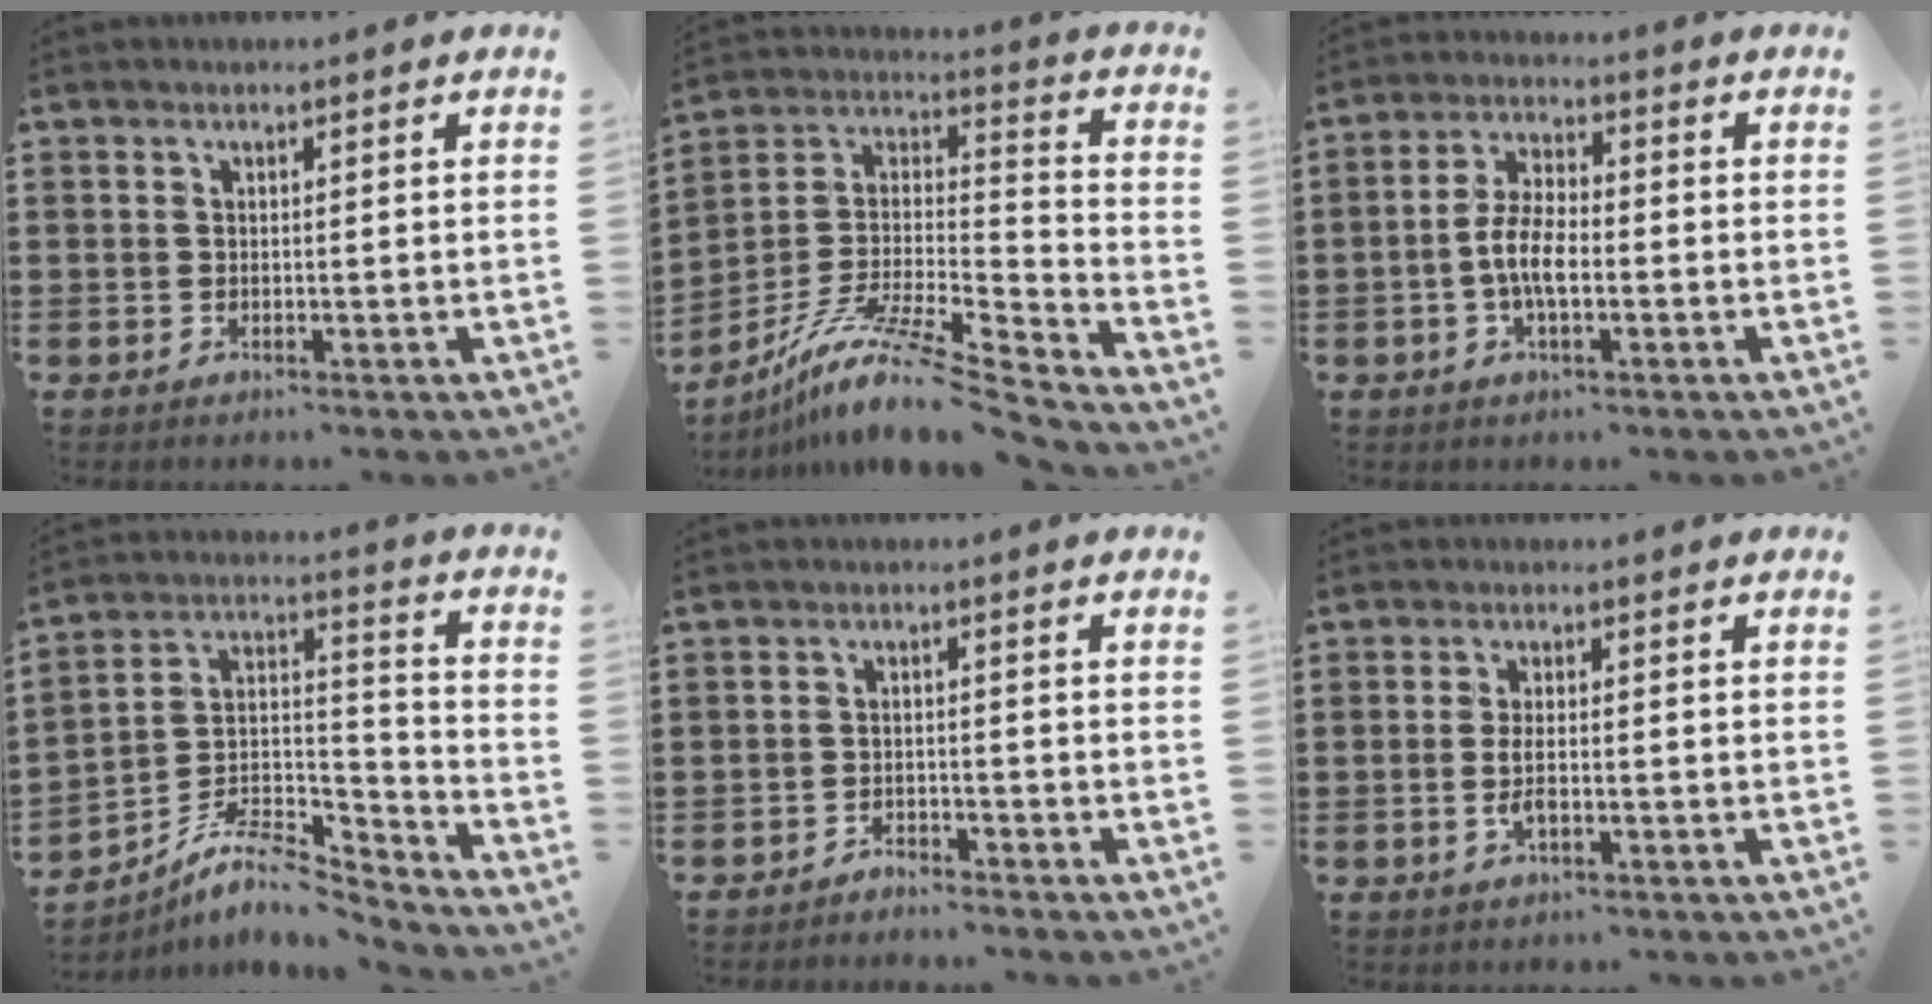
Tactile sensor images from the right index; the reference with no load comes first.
{"total": 11.4, "force": [-8.8, 0.7, 7.2], "torque": [-0.136, 0.000, -0.174]}
{"total": 6.5, "force": [-1.7, 2.9, 5.7], "torque": [-0.132, -0.003, -0.039]}
{"total": 8.1, "force": [-6.9, 2.3, 3.7], "torque": [-0.081, 0.007, -0.139]}
{"total": 2.1, "force": [-2.1, 0.1, -0.1], "torque": [-0.007, 0.001, -0.046]}
{"total": 3.4, "force": [-0.7, 1.0, 3.2], "torque": [-0.074, -0.007, -0.016]}